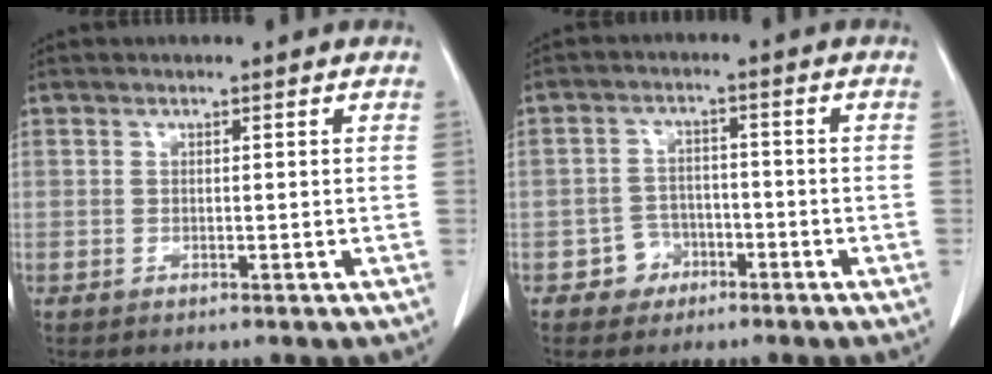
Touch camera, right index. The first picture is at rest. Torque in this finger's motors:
{"motor_torque": [-0.85, -0.06, -0.61, -0.18]}